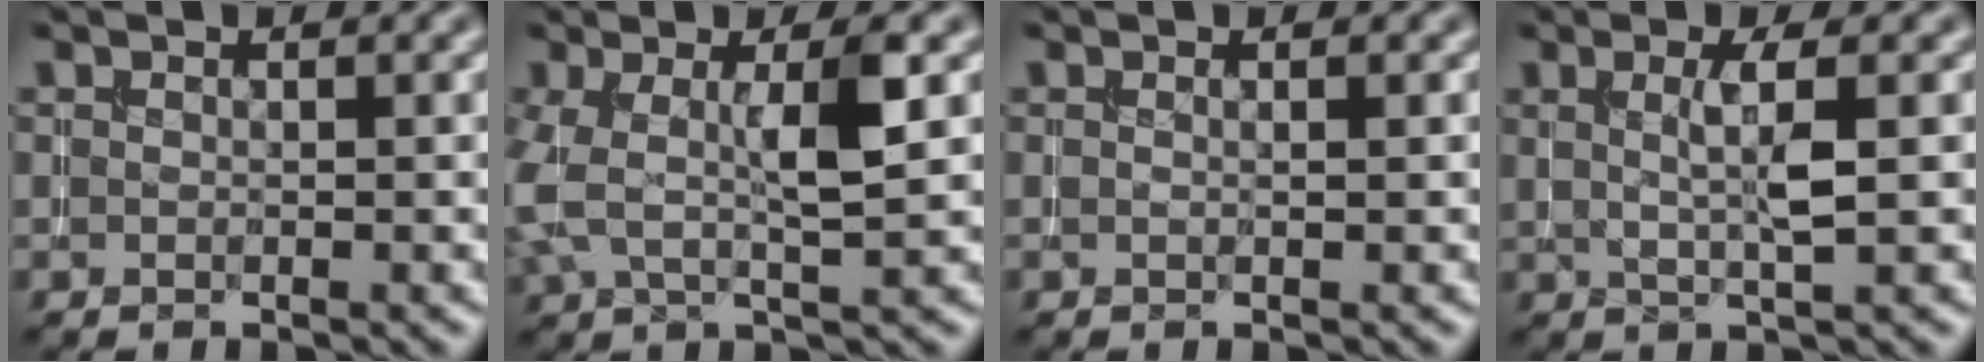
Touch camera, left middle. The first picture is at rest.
{"total": 5.0, "force": [0.7, 1.3, 4.8], "torque": [-0.101, 0.009, 0.007]}
{"total": 0.5, "force": [0.2, 0.0, 0.5], "torque": [-0.007, 0.001, 0.000]}
{"total": 2.9, "force": [0.6, 0.5, 2.8], "torque": [-0.049, 0.001, 0.011]}